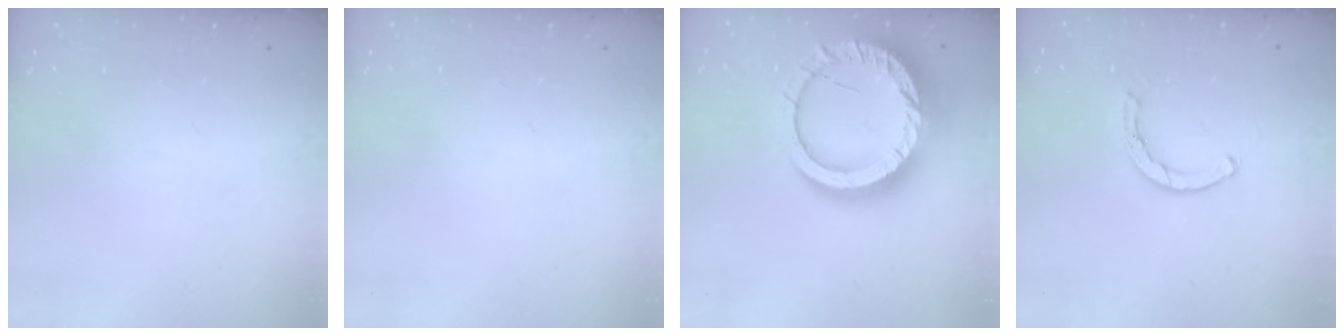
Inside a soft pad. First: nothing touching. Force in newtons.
{"total": 2.6, "press": 2.6, "slide": 0.2}
{"total": 25.6, "press": 25.5, "slide": 2.2}
{"total": 2.5, "press": 2.5, "slide": 0.1}